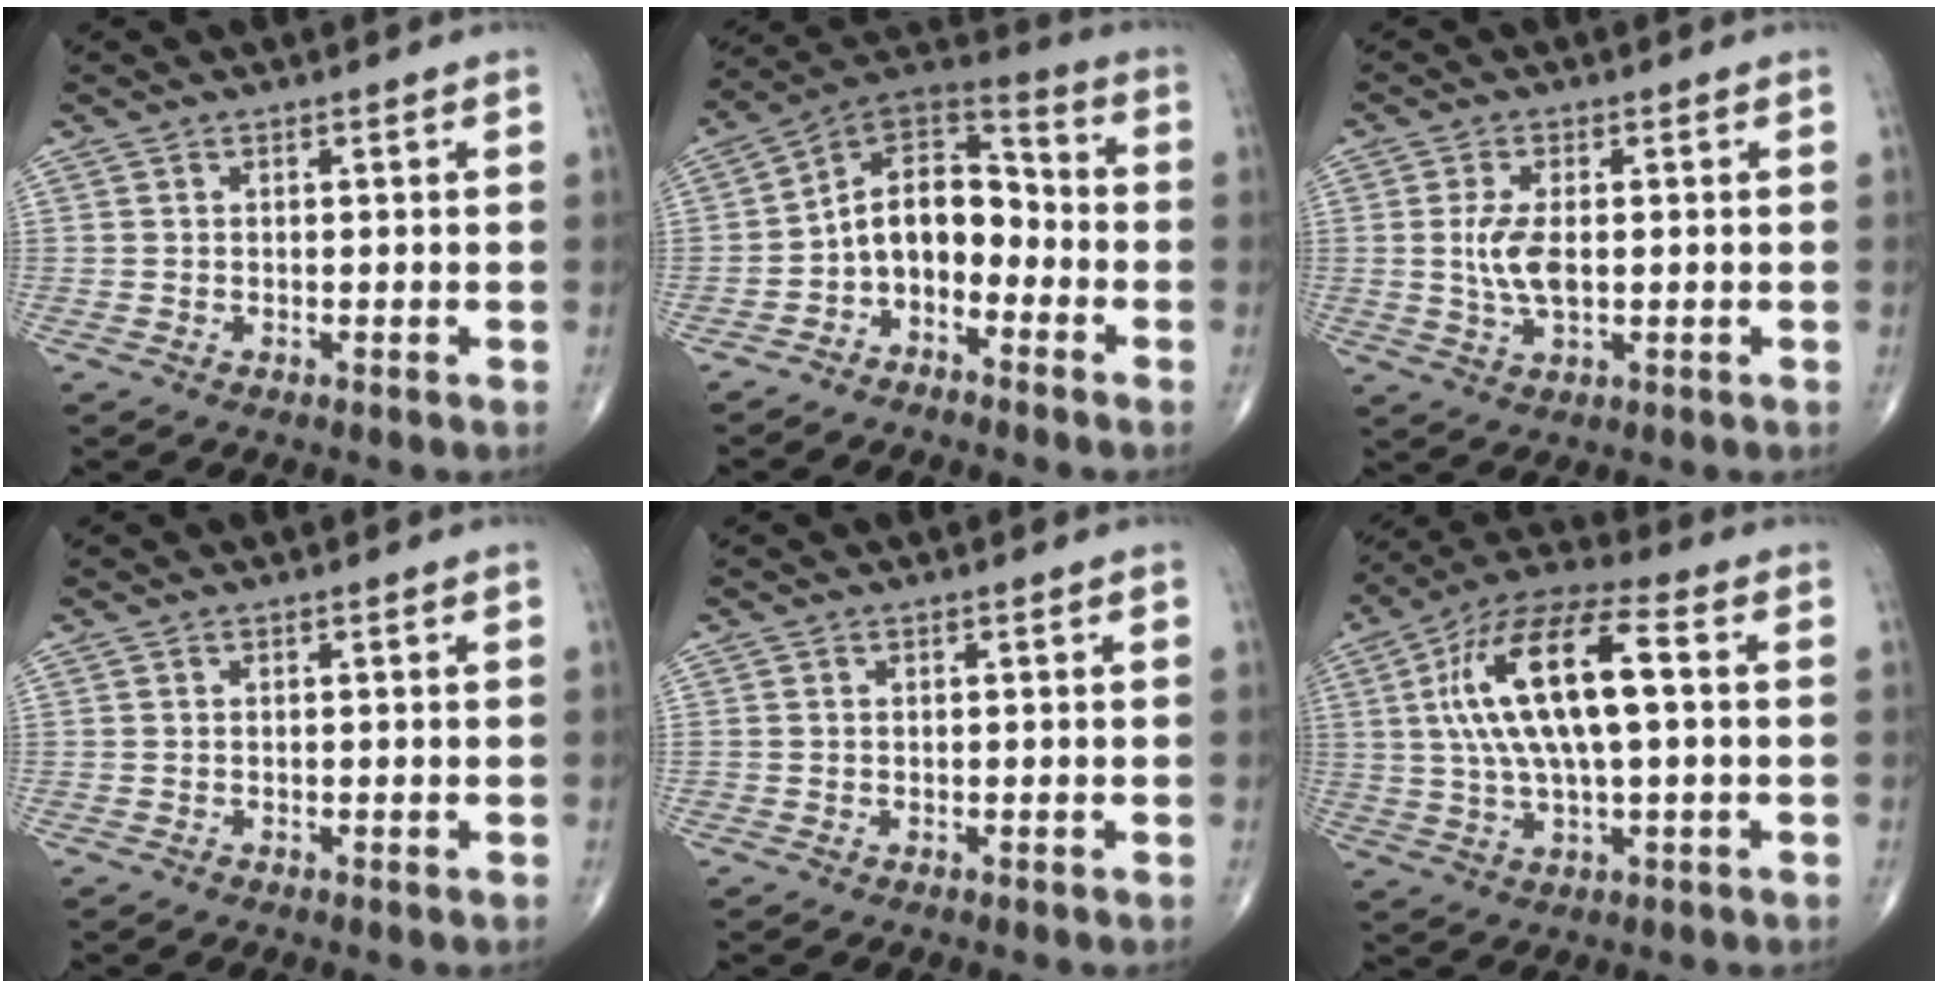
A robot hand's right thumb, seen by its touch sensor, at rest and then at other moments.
{"total": 11.2, "force": [-3.5, 7.3, 7.7], "torque": [-0.097, 0.080, -0.075]}
{"total": 6.7, "force": [0.0, 3.3, 5.9], "torque": [-0.119, -0.004, 0.002]}
{"total": 0.0}
{"total": 0.0}
{"total": 17.8, "force": [2.5, 6.3, 16.5], "torque": [-0.324, 0.031, 0.043]}